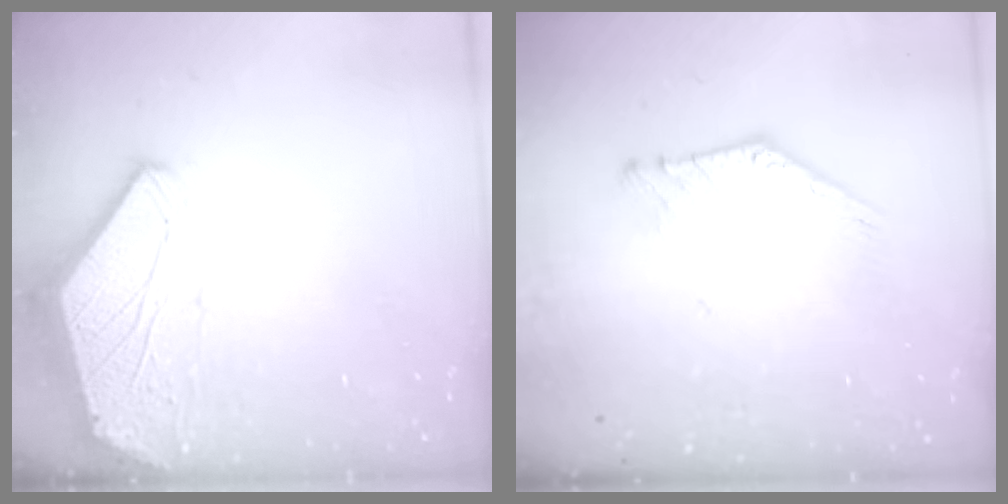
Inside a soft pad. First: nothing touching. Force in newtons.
{"total": 2.4, "press": 2.4, "slide": 0.1}